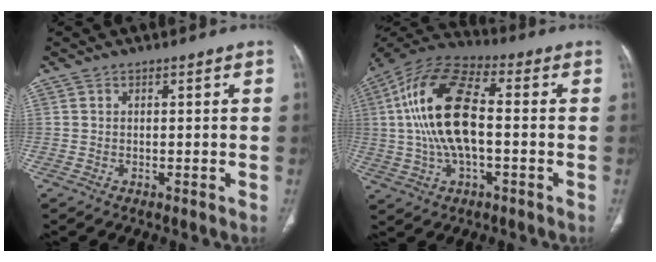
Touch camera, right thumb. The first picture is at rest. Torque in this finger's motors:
{"motor_torque": [0.93, 4.07, 2.47, -0.01, 0.78]}